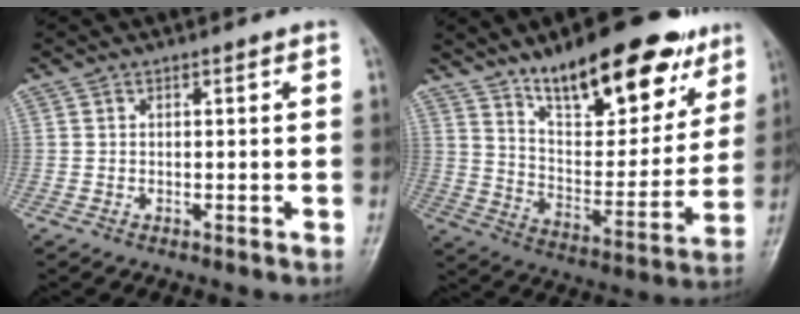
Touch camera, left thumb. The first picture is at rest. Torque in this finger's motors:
{"motor_torque": [1.51, 1.33, 1.34, -1.44, 0.34]}